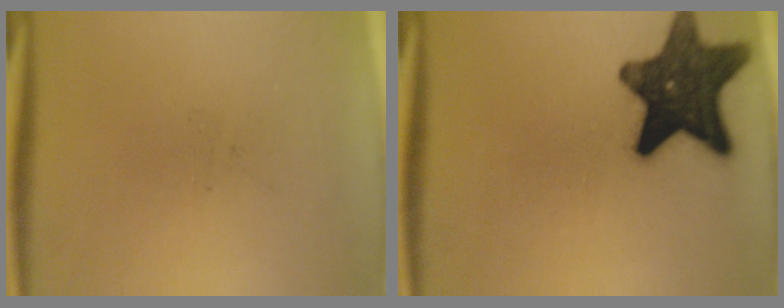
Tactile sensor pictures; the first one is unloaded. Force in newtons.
{"total": 14.3}